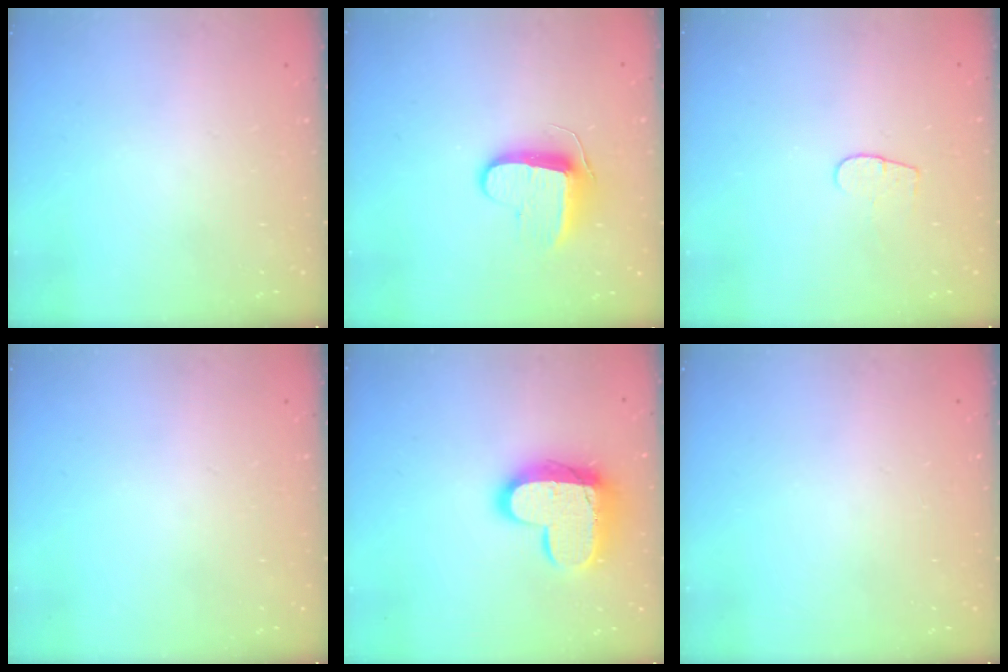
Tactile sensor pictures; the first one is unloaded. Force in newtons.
{"total": 9.7, "press": 9.7, "slide": 0.4}
{"total": 4.4, "press": 4.4, "slide": 0.3}
{"total": 0.0}
{"total": 16.7, "press": 16.6, "slide": 1.3}
{"total": 0.0}